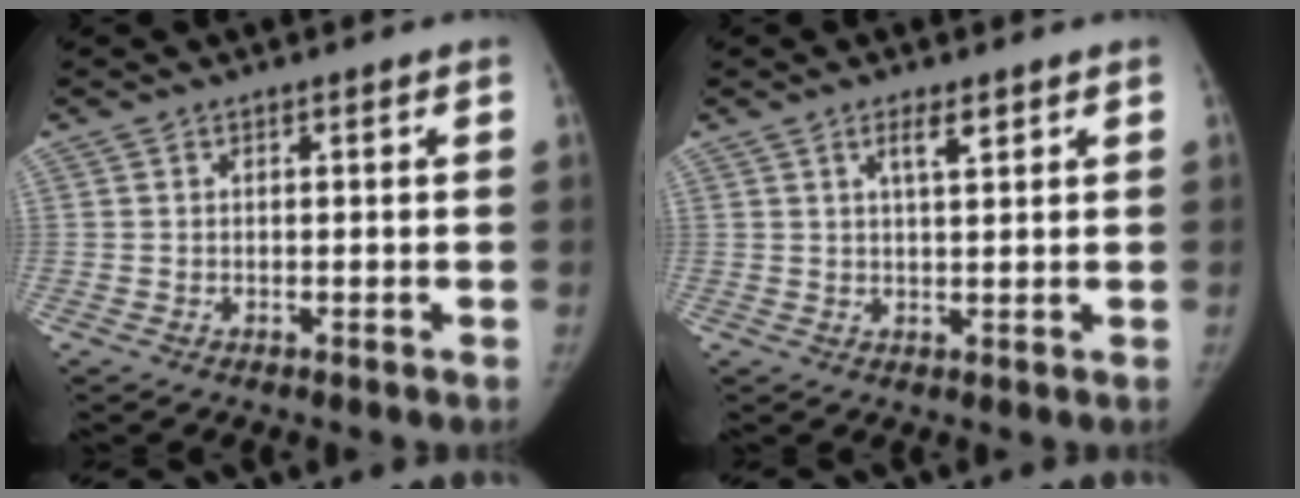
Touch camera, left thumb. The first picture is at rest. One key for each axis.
{"total": 3.3, "fx": 1.9, "fy": 0.9, "fz": 2.6, "tx": -0.041, "ty": -0.010, "tz": 0.035}